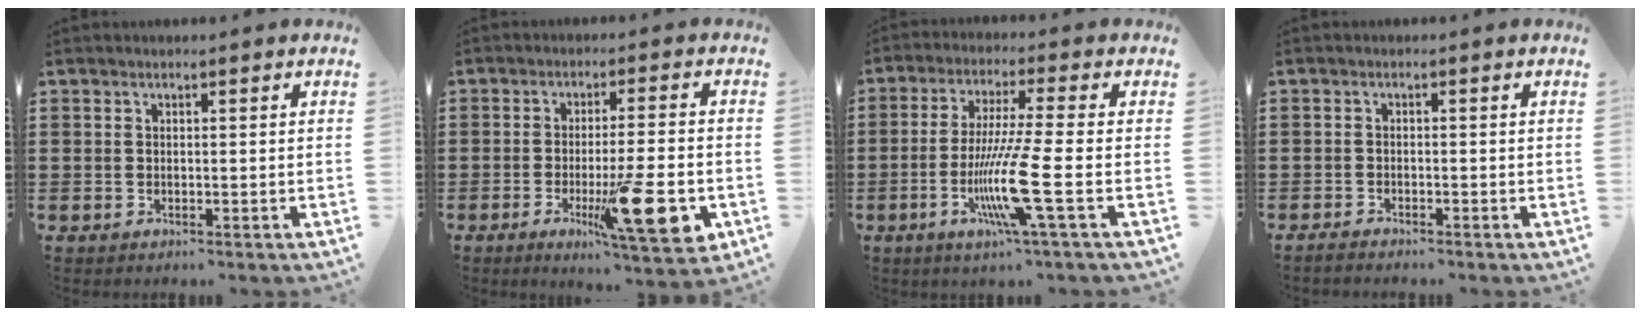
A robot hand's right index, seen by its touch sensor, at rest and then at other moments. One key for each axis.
{"total": 12.9, "fx": -4.1, "fy": 2.3, "fz": 12.0, "tx": -0.186, "ty": -0.010, "tz": -0.061}
{"total": 11.5, "fx": -3.4, "fy": 0.0, "fz": 10.9, "tx": -0.225, "ty": -0.024, "tz": -0.071}
{"total": 1.1, "fx": -1.1, "fy": 0.0, "fz": 0.0, "tx": -0.003, "ty": 0.000, "tz": -0.022}